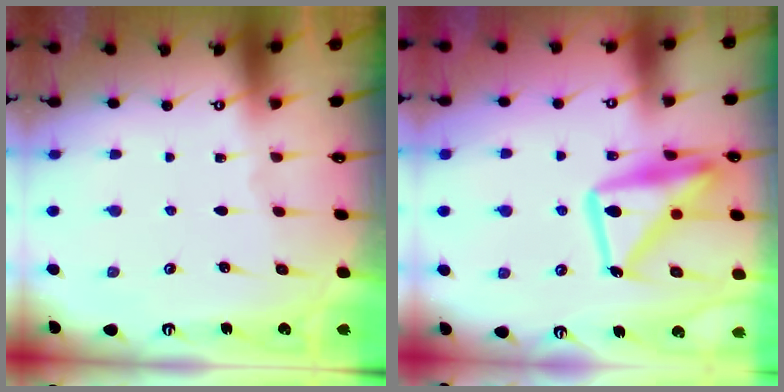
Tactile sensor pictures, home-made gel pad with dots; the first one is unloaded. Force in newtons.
{"total": 18.0, "press": 17.9, "slide": 1.6}